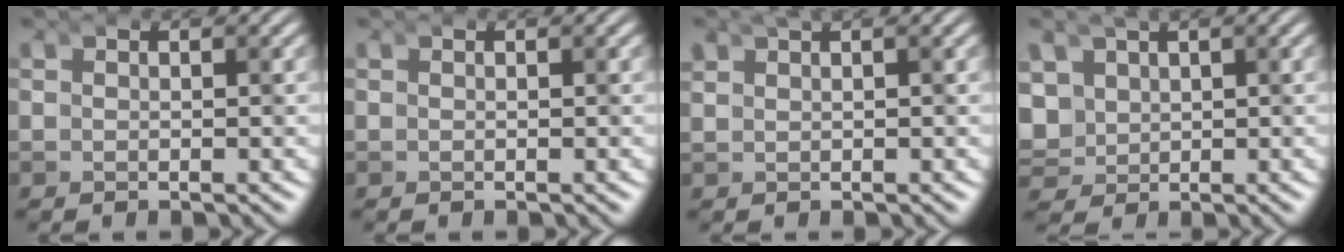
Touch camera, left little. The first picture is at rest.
{"total": 0.0}
{"total": 2.2, "force": [0.9, 1.6, 1.2], "torque": [-0.019, 0.008, 0.011]}
{"total": 4.1, "force": [-0.1, 3.9, 1.2], "torque": [-0.058, -0.026, 0.002]}